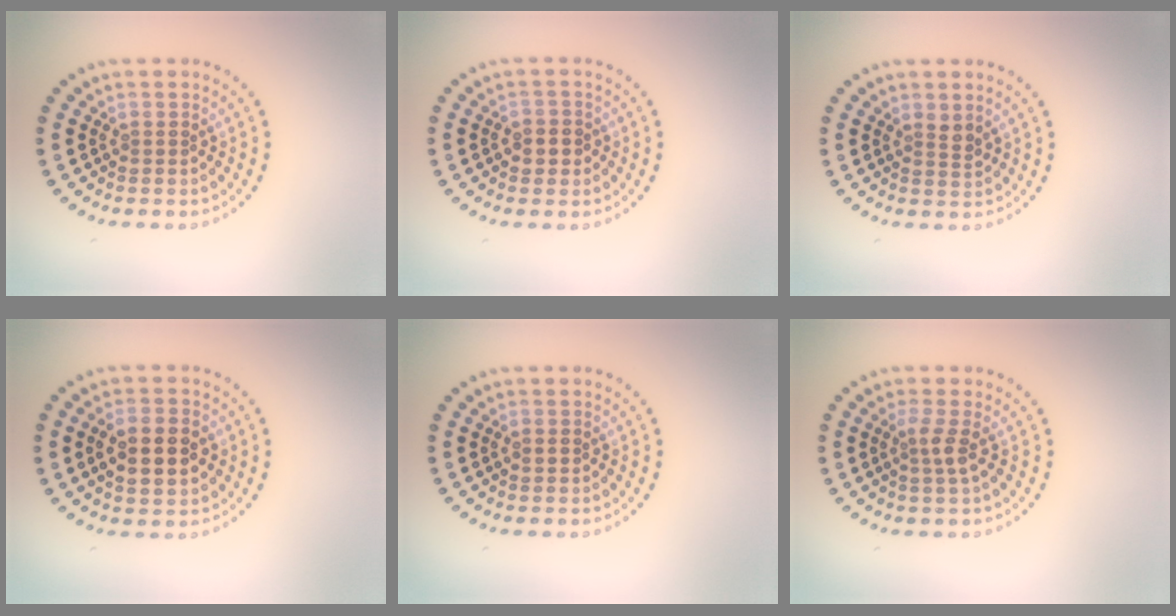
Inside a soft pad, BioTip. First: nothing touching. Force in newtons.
{"total": 1.9, "press": 1.8, "slide": 0.6}
{"total": 1.2, "press": 0.9, "slide": 0.8}
{"total": 4.9, "press": 4.9, "slide": 0.4}
{"total": 1.0, "press": 1.0, "slide": 0.0}
{"total": 1.9, "press": 1.4, "slide": 1.2}